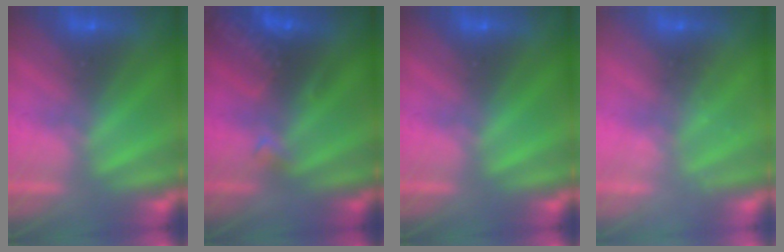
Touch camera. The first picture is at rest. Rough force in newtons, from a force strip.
{"total": 2.7}
{"total": 0.0}
{"total": 2.2}